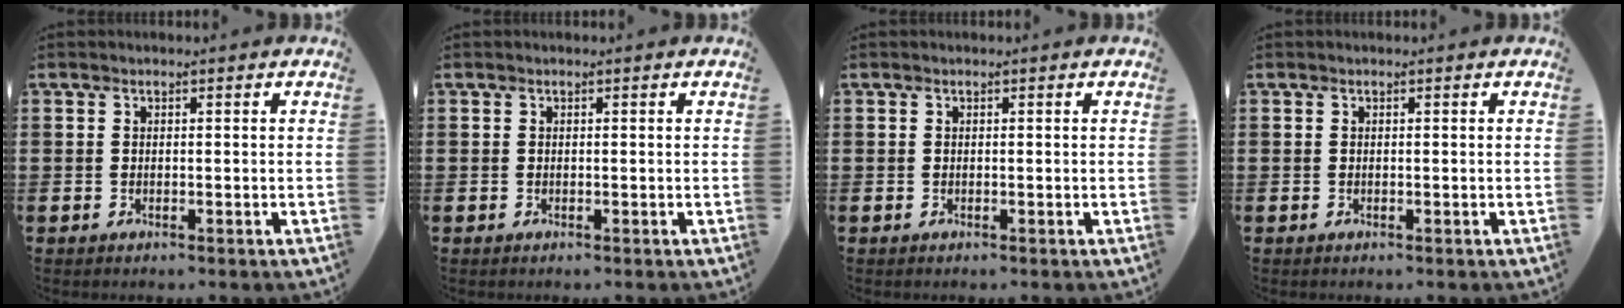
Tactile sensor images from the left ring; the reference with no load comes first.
{"total": 0.0}
{"total": 0.0}
{"total": 0.0}